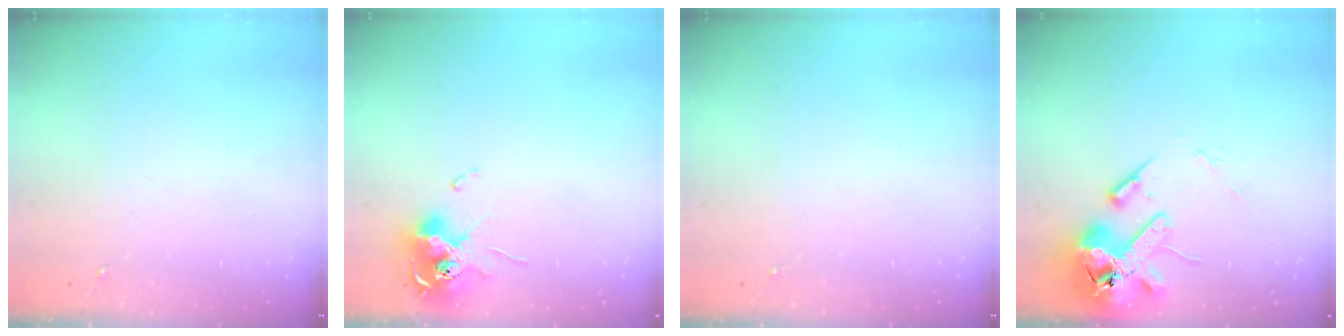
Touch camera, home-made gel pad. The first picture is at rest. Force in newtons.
{"total": 13.5, "press": 13.4, "slide": 1.2}
{"total": 0.0}
{"total": 15.8, "press": 15.5, "slide": 2.8}